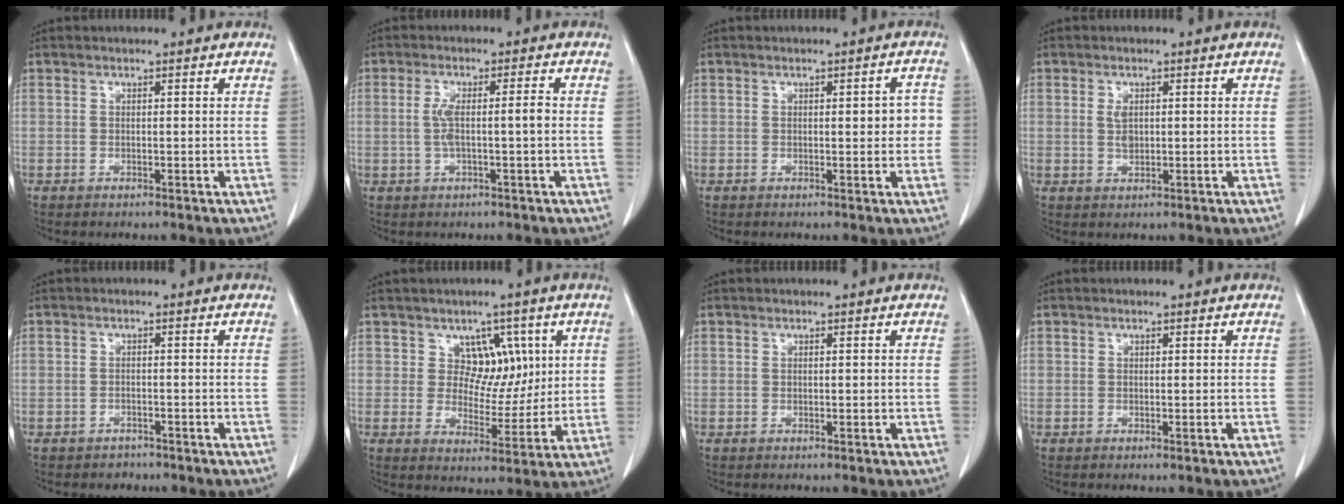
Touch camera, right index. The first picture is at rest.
{"total": 4.5, "force": [-0.3, 0.3, 4.4], "torque": [-0.093, 0.011, -0.002]}
{"total": 3.3, "force": [0.1, 1.2, 3.0], "torque": [-0.029, 0.006, 0.000]}
{"total": 2.2, "force": [0.3, 1.2, 1.9], "torque": [-0.036, 0.000, 0.007]}
{"total": 1.9, "force": [-1.6, 1.1, 0.0], "torque": [-0.013, 0.001, -0.024]}
{"total": 6.1, "force": [2.5, 4.8, 2.9], "torque": [-0.026, 0.008, 0.042]}
{"total": 0.0}
{"total": 0.0}